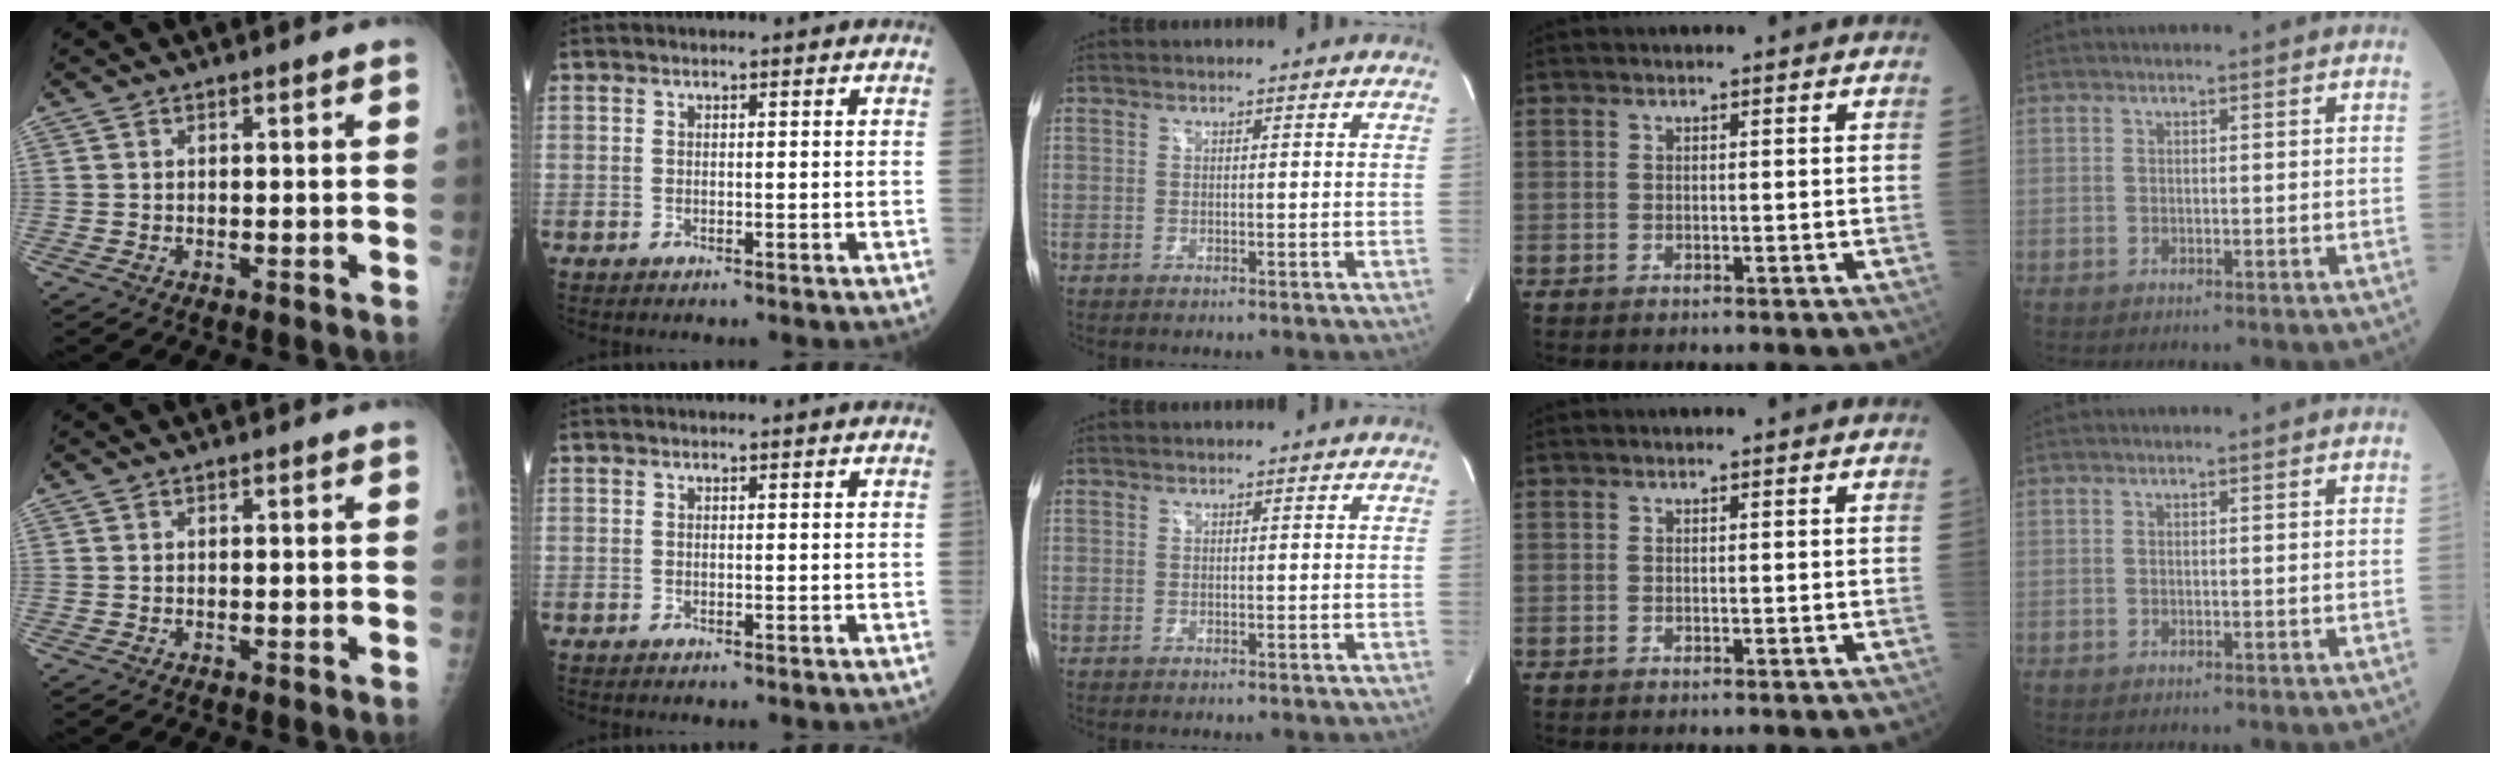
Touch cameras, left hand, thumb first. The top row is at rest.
{}